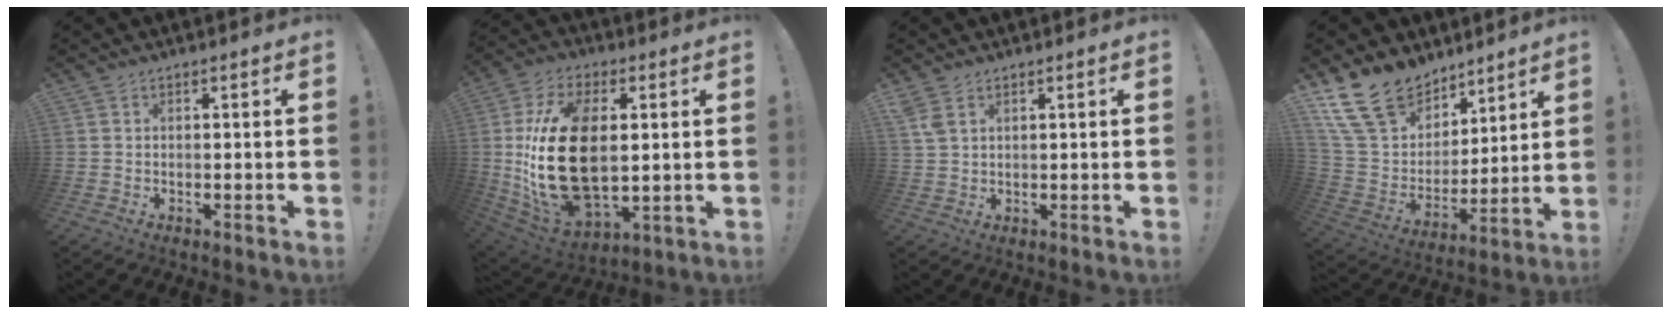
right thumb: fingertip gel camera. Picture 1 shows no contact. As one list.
[{"total": 26.4, "force": [1.9, 15.4, 21.3], "torque": [-0.424, -0.007, 0.042]}, {"total": 3.6, "force": [2.1, 1.8, 2.3], "torque": [-0.043, -0.006, 0.041]}, {"total": 18.5, "force": [12.5, 11.8, 6.9], "torque": [-0.137, -0.069, 0.252]}]